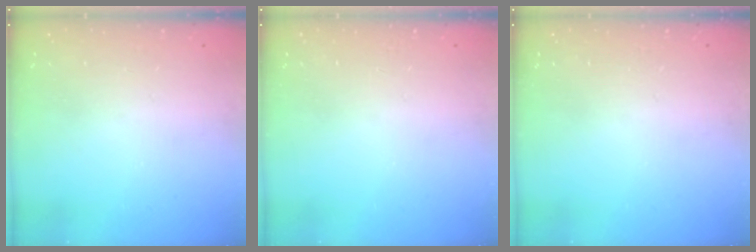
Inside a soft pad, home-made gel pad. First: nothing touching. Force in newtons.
{"total": 0.0}
{"total": 0.0}